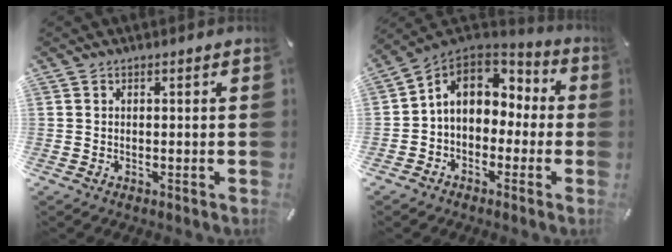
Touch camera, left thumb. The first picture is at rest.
{"total": 9.9, "force": [1.5, 8.1, 5.3], "torque": [-0.116, 0.006, 0.030]}